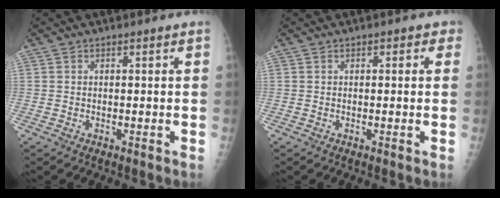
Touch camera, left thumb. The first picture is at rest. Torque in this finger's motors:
{"motor_torque": [-0.22, 0.11, -0.31, 0.05, 0.01]}